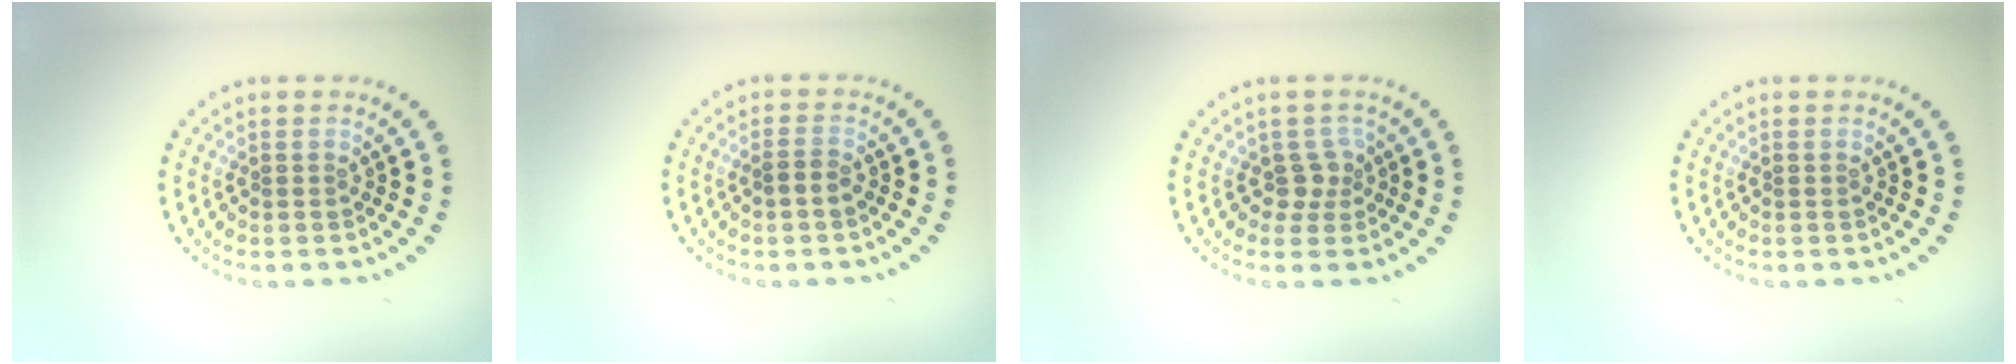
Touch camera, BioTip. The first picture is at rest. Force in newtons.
{"total": 1.1, "press": 1.0, "slide": 0.4}
{"total": 1.8, "press": 1.4, "slide": 1.2}
{"total": 0.0}